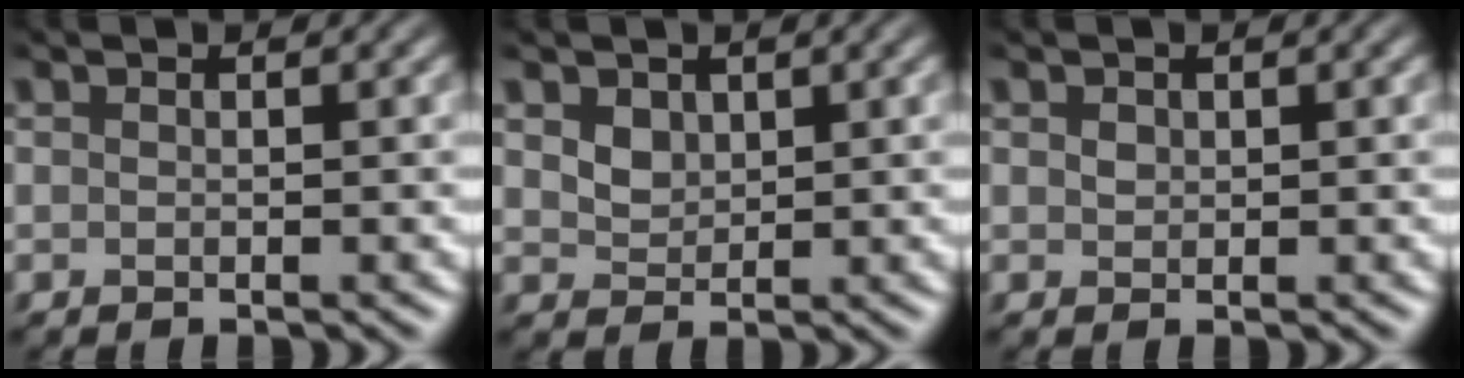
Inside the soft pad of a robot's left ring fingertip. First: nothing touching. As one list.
[{"total": 1.9, "force": [1.0, 1.3, 0.8], "torque": [-0.022, -0.003, 0.020]}, {"total": 0.7, "force": [0.3, 0.6, 0.3], "torque": [-0.007, -0.001, 0.007]}]